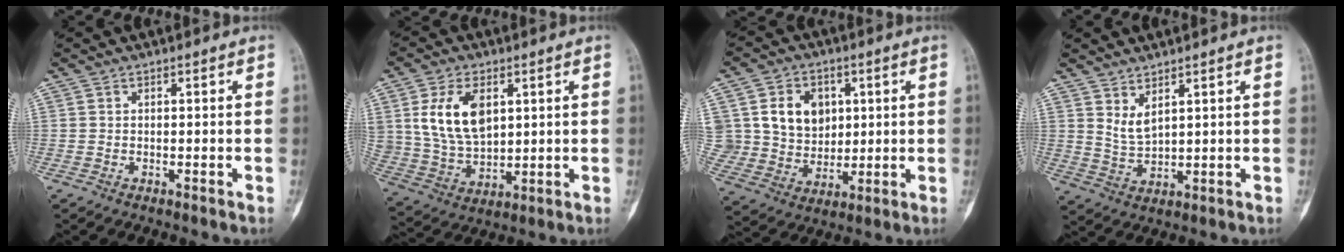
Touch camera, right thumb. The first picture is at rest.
{"total": 12.9, "force": [3.8, 8.0, 9.3], "torque": [-0.161, -0.013, 0.085]}
{"total": 14.2, "force": [3.9, 11.8, 6.8], "torque": [-0.080, -0.001, 0.087]}
{"total": 4.0, "force": [2.5, 1.5, 2.8], "torque": [-0.048, -0.031, 0.056]}